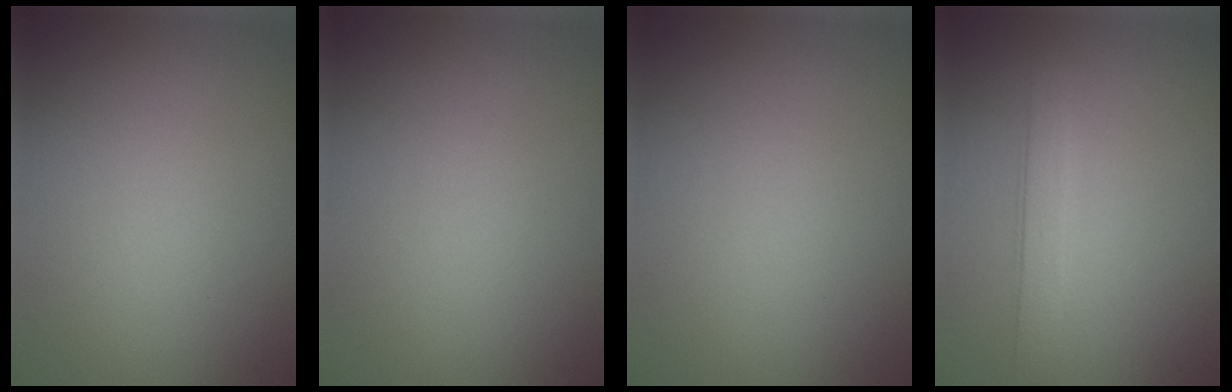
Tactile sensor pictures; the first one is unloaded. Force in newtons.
{"total": 0.0}
{"total": 0.0}
{"total": 2.4, "press": 2.4, "slide": 0.2}